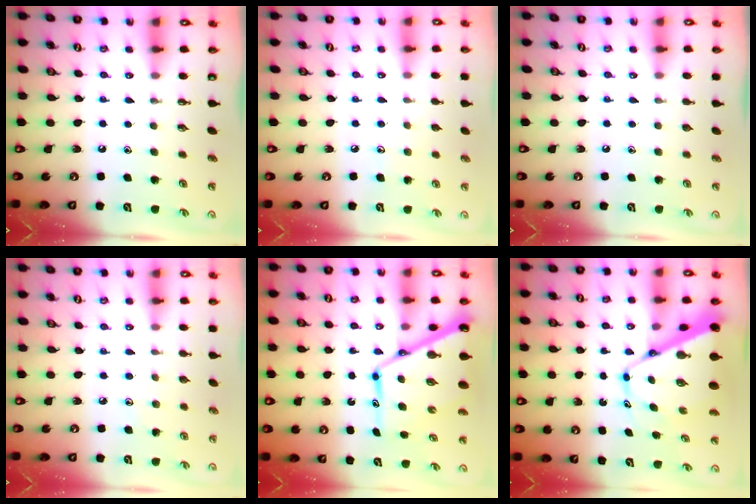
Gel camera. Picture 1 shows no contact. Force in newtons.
{"total": 4.6, "press": 4.5, "slide": 0.4}
{"total": 0.0}
{"total": 5.8, "press": 5.8, "slide": 0.5}
{"total": 16.5, "press": 16.4, "slide": 1.5}
{"total": 12.6, "press": 12.6, "slide": 1.2}